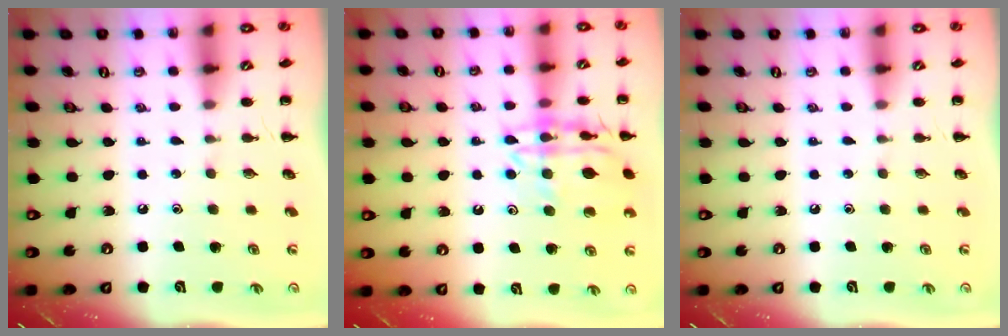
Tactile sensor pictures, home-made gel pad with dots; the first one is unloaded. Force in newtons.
{"total": 15.6, "press": 15.5, "slide": 1.5}
{"total": 0.0}